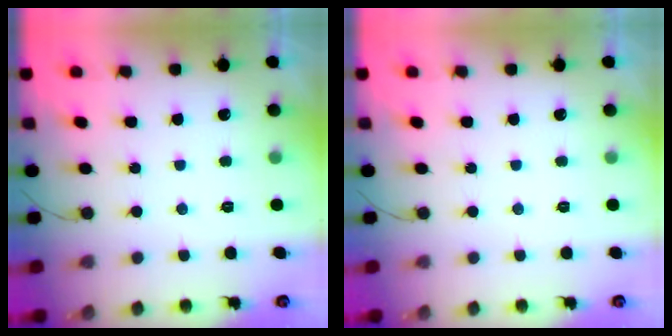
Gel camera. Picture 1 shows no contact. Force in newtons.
{"total": 0.0}